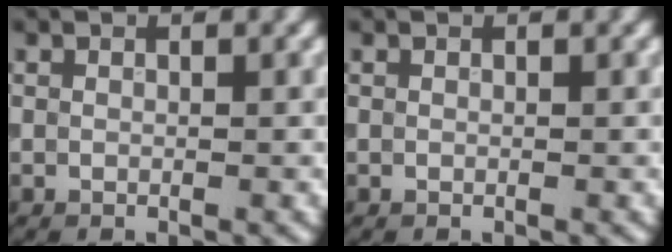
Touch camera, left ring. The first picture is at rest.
{"total": 0.0}